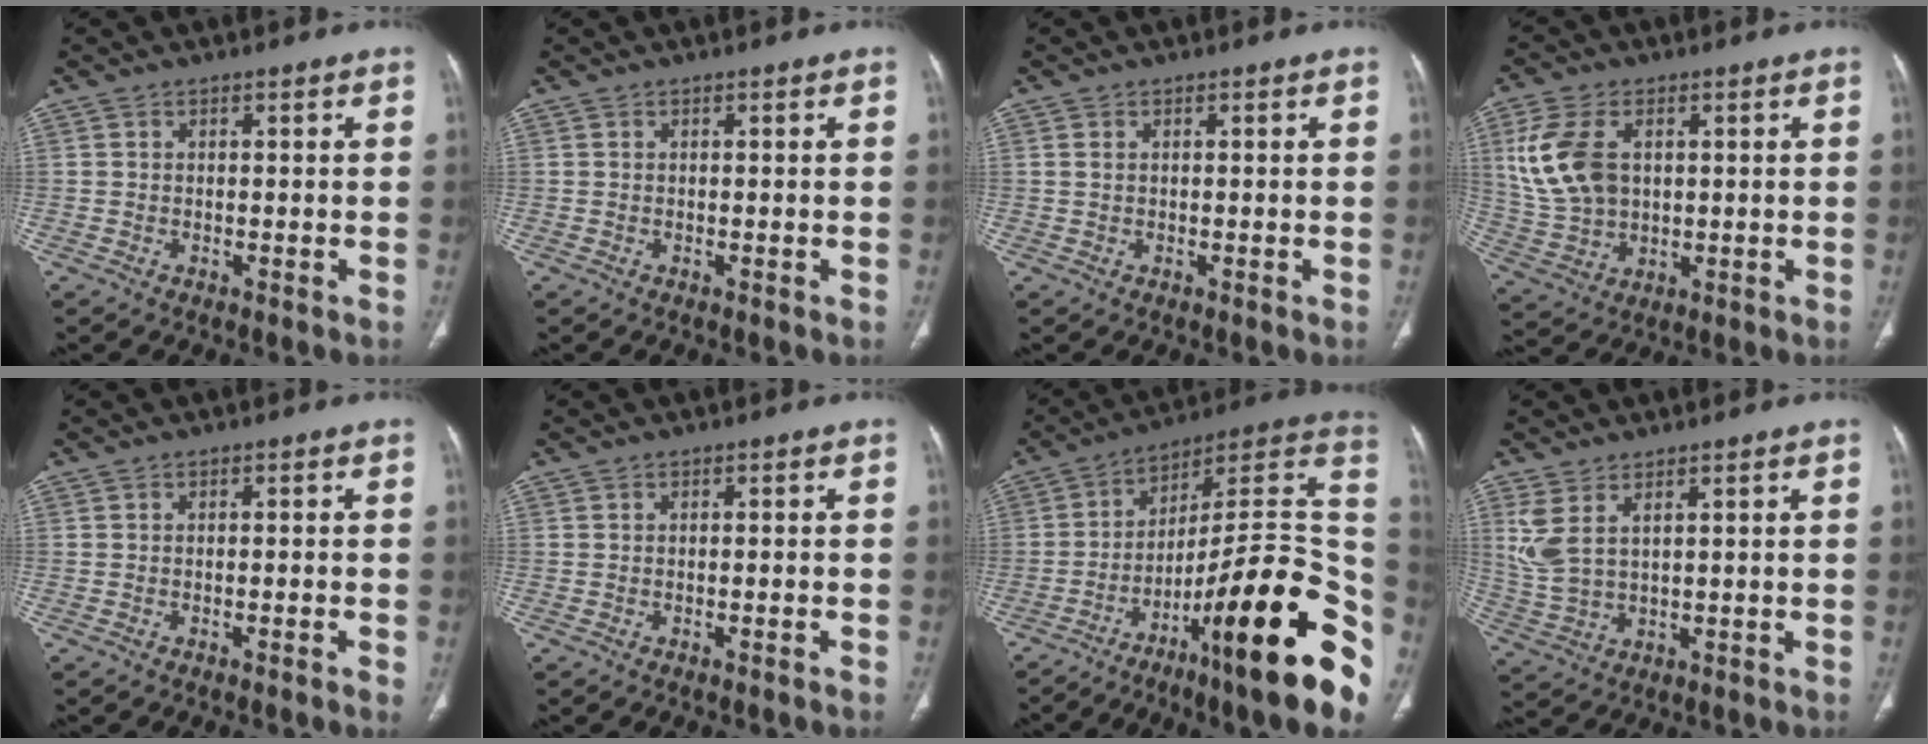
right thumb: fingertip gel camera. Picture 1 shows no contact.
{"total": 0.0}
{"total": 0.9, "force": [0.2, 0.6, 0.6], "torque": [-0.018, 0.003, 0.007]}
{"total": 12.8, "force": [3.0, 8.4, 9.2], "torque": [-0.190, -0.001, 0.068]}
{"total": 1.6, "force": [-0.7, 0.1, 1.5], "torque": [-0.029, 0.000, -0.008]}
{"total": 1.0, "force": [-0.6, 0.0, 0.7], "torque": [-0.019, 0.007, -0.003]}
{"total": 30.4, "force": [-12.0, 6.3, 27.2], "torque": [-0.308, 0.070, -0.179]}
{"total": 6.4, "force": [2.7, 3.0, 5.0], "torque": [-0.120, -0.008, 0.070]}